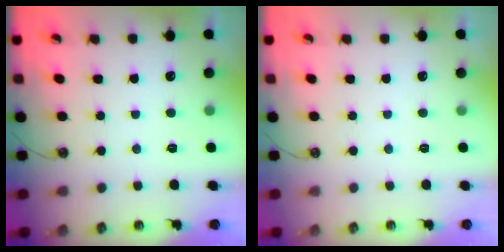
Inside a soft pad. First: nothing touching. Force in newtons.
{"total": 0.0}